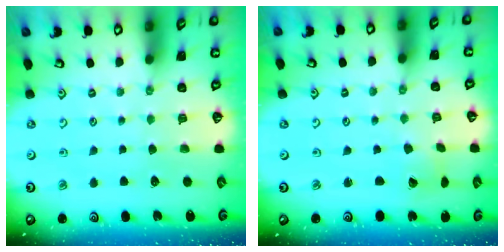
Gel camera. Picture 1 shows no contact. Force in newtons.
{"total": 2.9, "press": 2.9, "slide": 0.2}